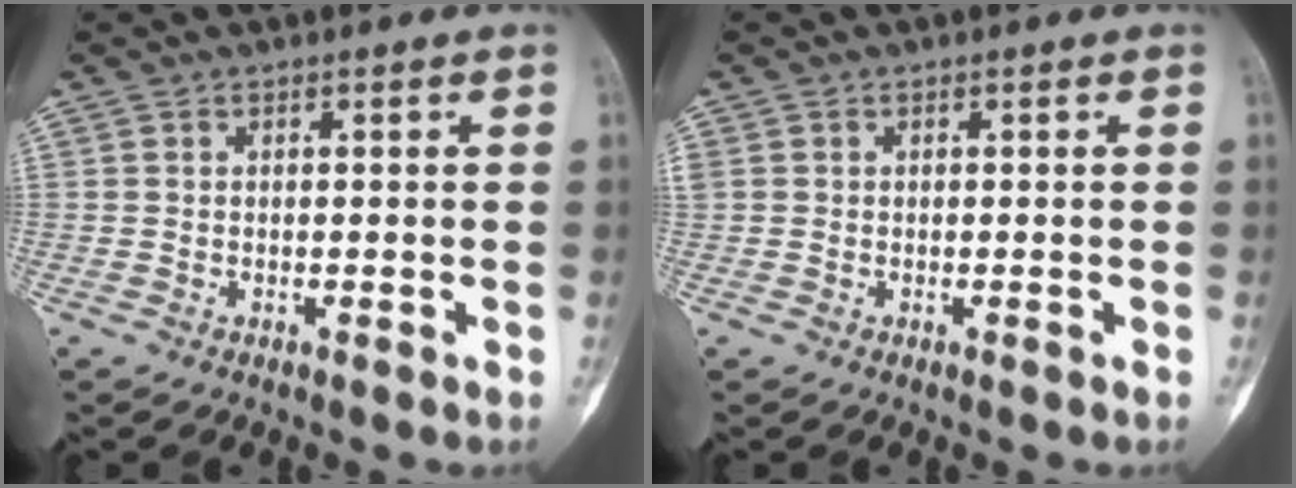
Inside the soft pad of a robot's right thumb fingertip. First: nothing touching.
{"total": 1.3, "force": [-0.1, 1.1, 0.7], "torque": [-0.024, 0.007, 0.000]}